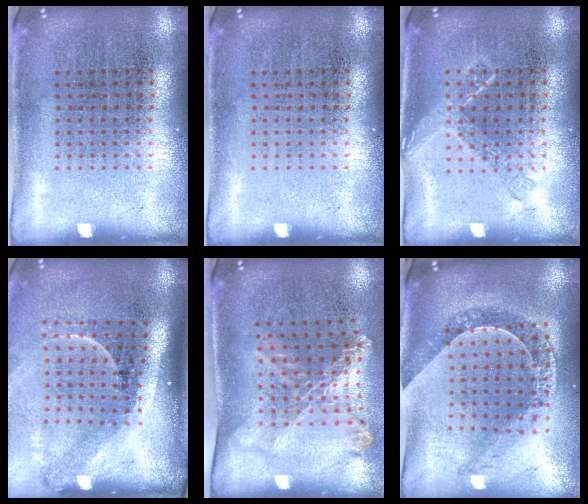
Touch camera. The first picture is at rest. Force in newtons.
{"total": 0.0}
{"total": 1.1, "press": 1.1, "slide": 0.2}
{"total": 2.2, "press": 1.5, "slide": 1.7}
{"total": 1.8, "press": 1.3, "slide": 1.2}
{"total": 1.0, "press": 1.0, "slide": 0.2}